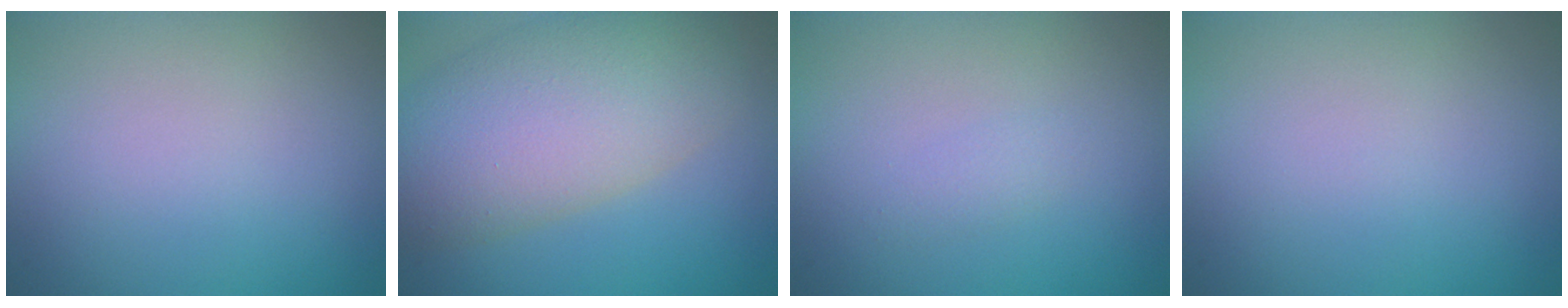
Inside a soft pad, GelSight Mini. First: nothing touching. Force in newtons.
{"total": 9.6, "press": 9.6, "slide": 0.4}
{"total": 0.9, "press": 0.9, "slide": 0.1}
{"total": 0.0}